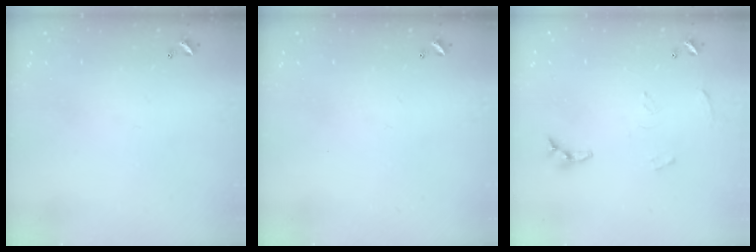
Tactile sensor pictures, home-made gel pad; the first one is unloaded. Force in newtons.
{"total": 0.0}
{"total": 6.2, "press": 6.2, "slide": 0.5}